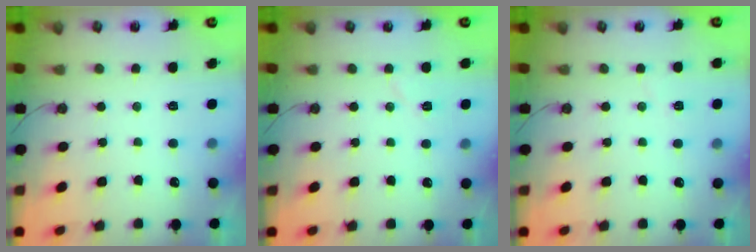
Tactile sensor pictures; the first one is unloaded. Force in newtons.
{"total": 5.0, "press": 4.6, "slide": 2.0}
{"total": 2.6, "press": 2.2, "slide": 1.5}